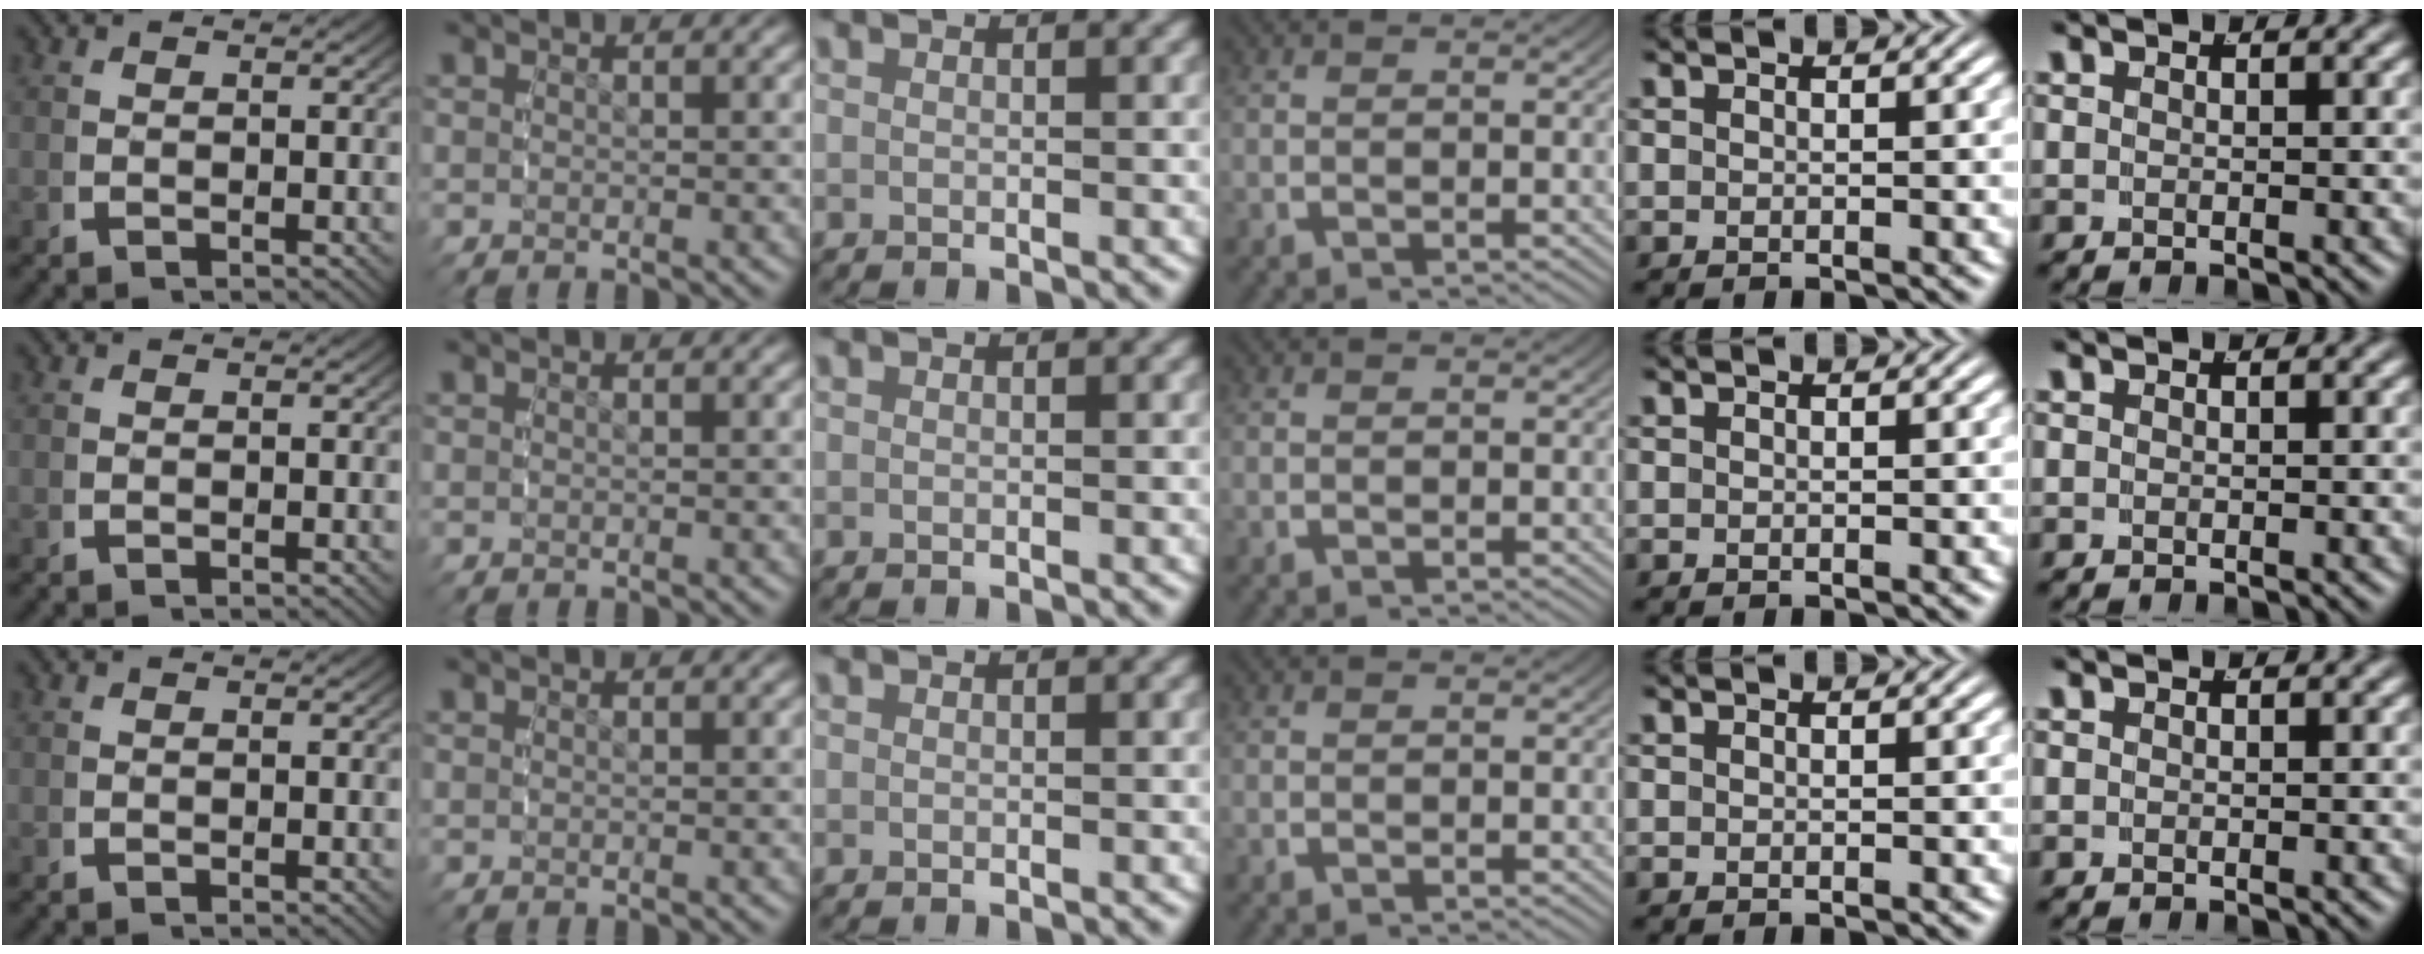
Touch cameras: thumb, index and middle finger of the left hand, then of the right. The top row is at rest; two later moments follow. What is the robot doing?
{"motion": "reach", "object": "string"}